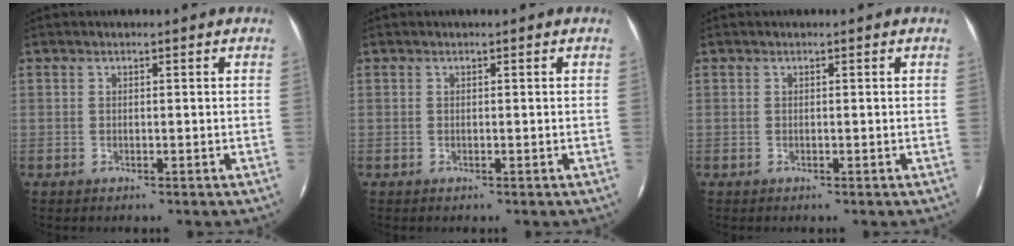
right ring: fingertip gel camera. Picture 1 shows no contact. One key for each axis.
{"total": 0.0}
{"total": 0.0}